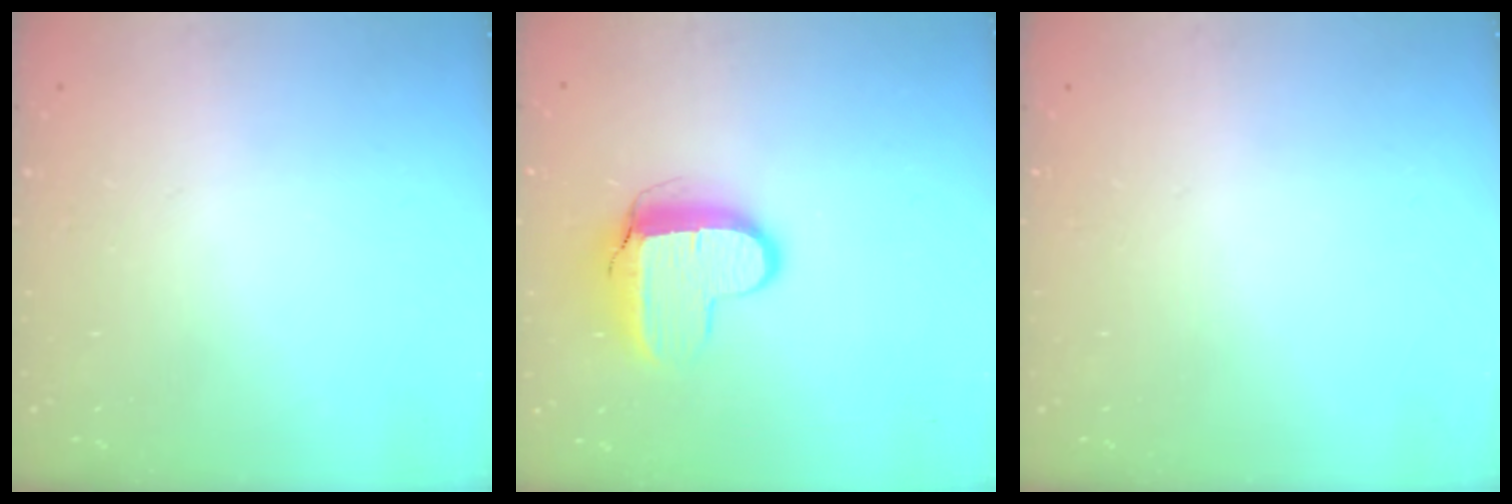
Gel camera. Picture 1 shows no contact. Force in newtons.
{"total": 9.9, "press": 9.8, "slide": 0.9}
{"total": 0.0}